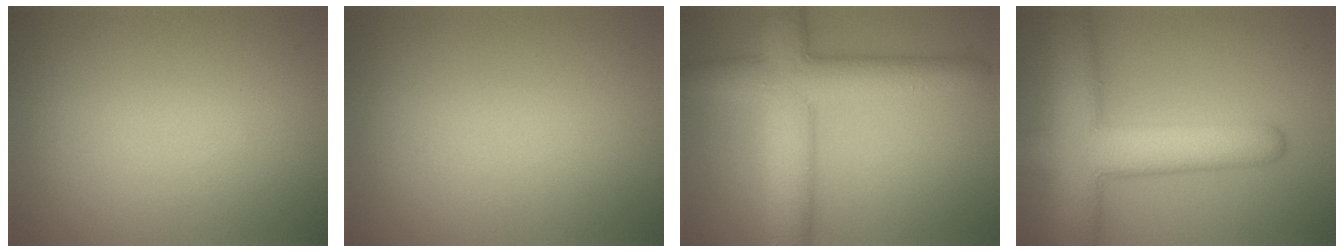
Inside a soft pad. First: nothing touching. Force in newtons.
{"total": 0.0}
{"total": 7.7, "press": 7.7, "slide": 0.2}
{"total": 9.5, "press": 9.5, "slide": 0.8}